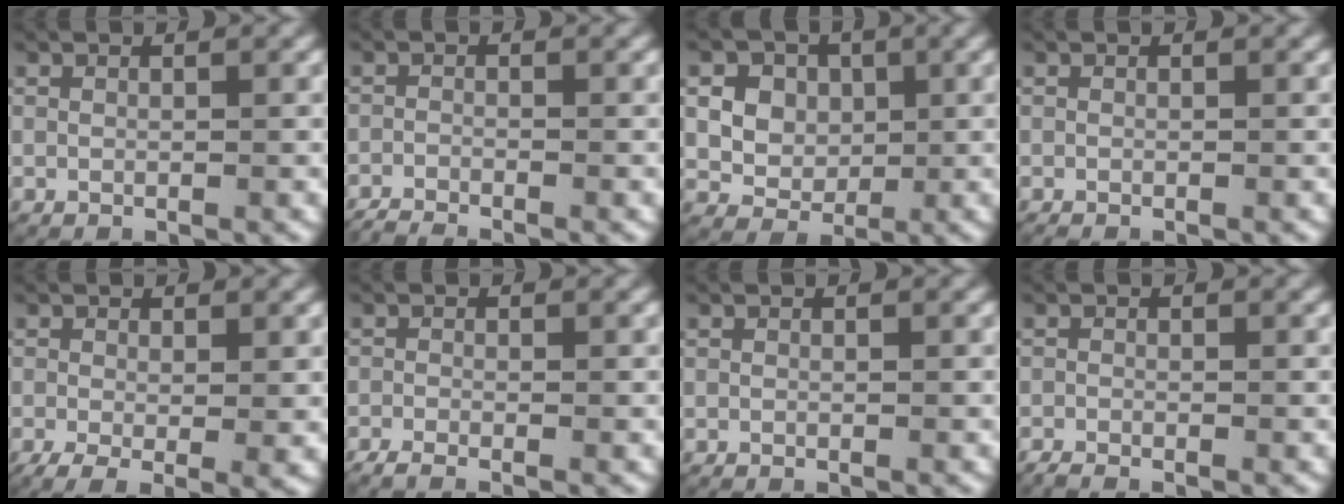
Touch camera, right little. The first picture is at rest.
{"total": 2.8, "force": [-2.7, 0.9, 0.5], "torque": [-0.016, -0.012, -0.043]}
{"total": 6.2, "force": [0.5, 5.7, 2.5], "torque": [-0.058, -0.009, 0.007]}
{"total": 0.6, "force": [-0.5, 0.2, 0.1], "torque": [-0.005, -0.006, -0.007]}
{"total": 3.7, "force": [-1.5, 1.5, 3.0], "torque": [-0.052, -0.021, -0.015]}
{"total": 2.3, "force": [-1.9, 0.7, 1.0], "torque": [-0.024, -0.008, -0.032]}
{"total": 0.0}
{"total": 1.6, "force": [-1.5, 0.5, 0.4], "torque": [-0.010, -0.008, -0.025]}